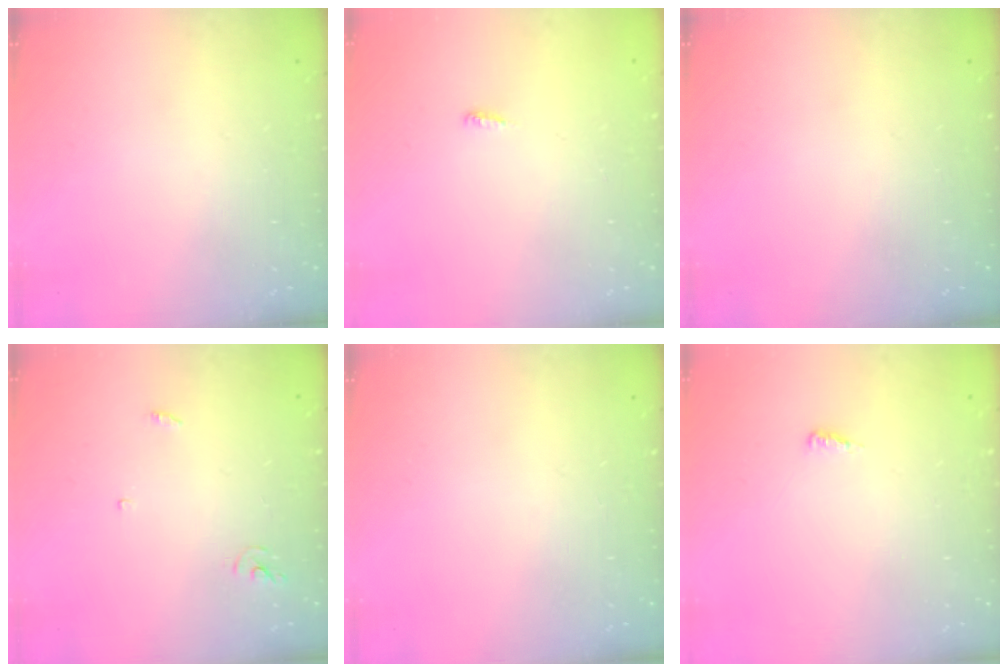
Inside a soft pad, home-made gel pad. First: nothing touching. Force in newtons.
{"total": 3.6, "press": 3.4, "slide": 1.0}
{"total": 0.0}
{"total": 3.0, "press": 3.0, "slide": 0.2}
{"total": 0.0}
{"total": 3.7, "press": 3.7, "slide": 0.5}